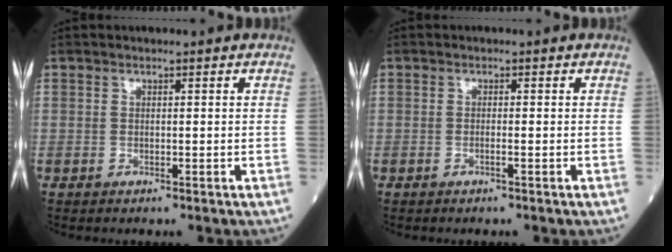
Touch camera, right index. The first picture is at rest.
{"total": 0.7, "force": [-0.3, -0.1, 0.6], "torque": [-0.012, 0.000, -0.007]}